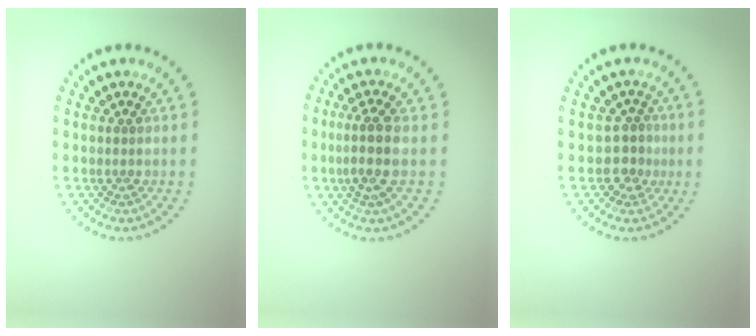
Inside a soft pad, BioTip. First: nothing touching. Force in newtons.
{"total": 2.9, "press": 2.3, "slide": 1.7}
{"total": 1.8, "press": 1.5, "slide": 1.0}